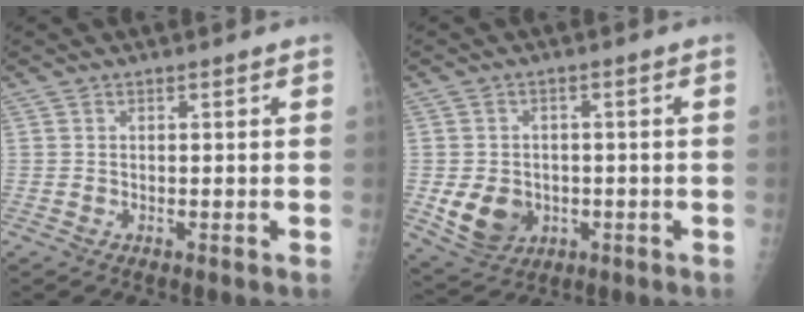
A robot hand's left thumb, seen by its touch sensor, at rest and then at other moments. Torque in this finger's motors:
{"motor_torque": [-0.55, 0.85, 0.62, -0.03, 0.03]}